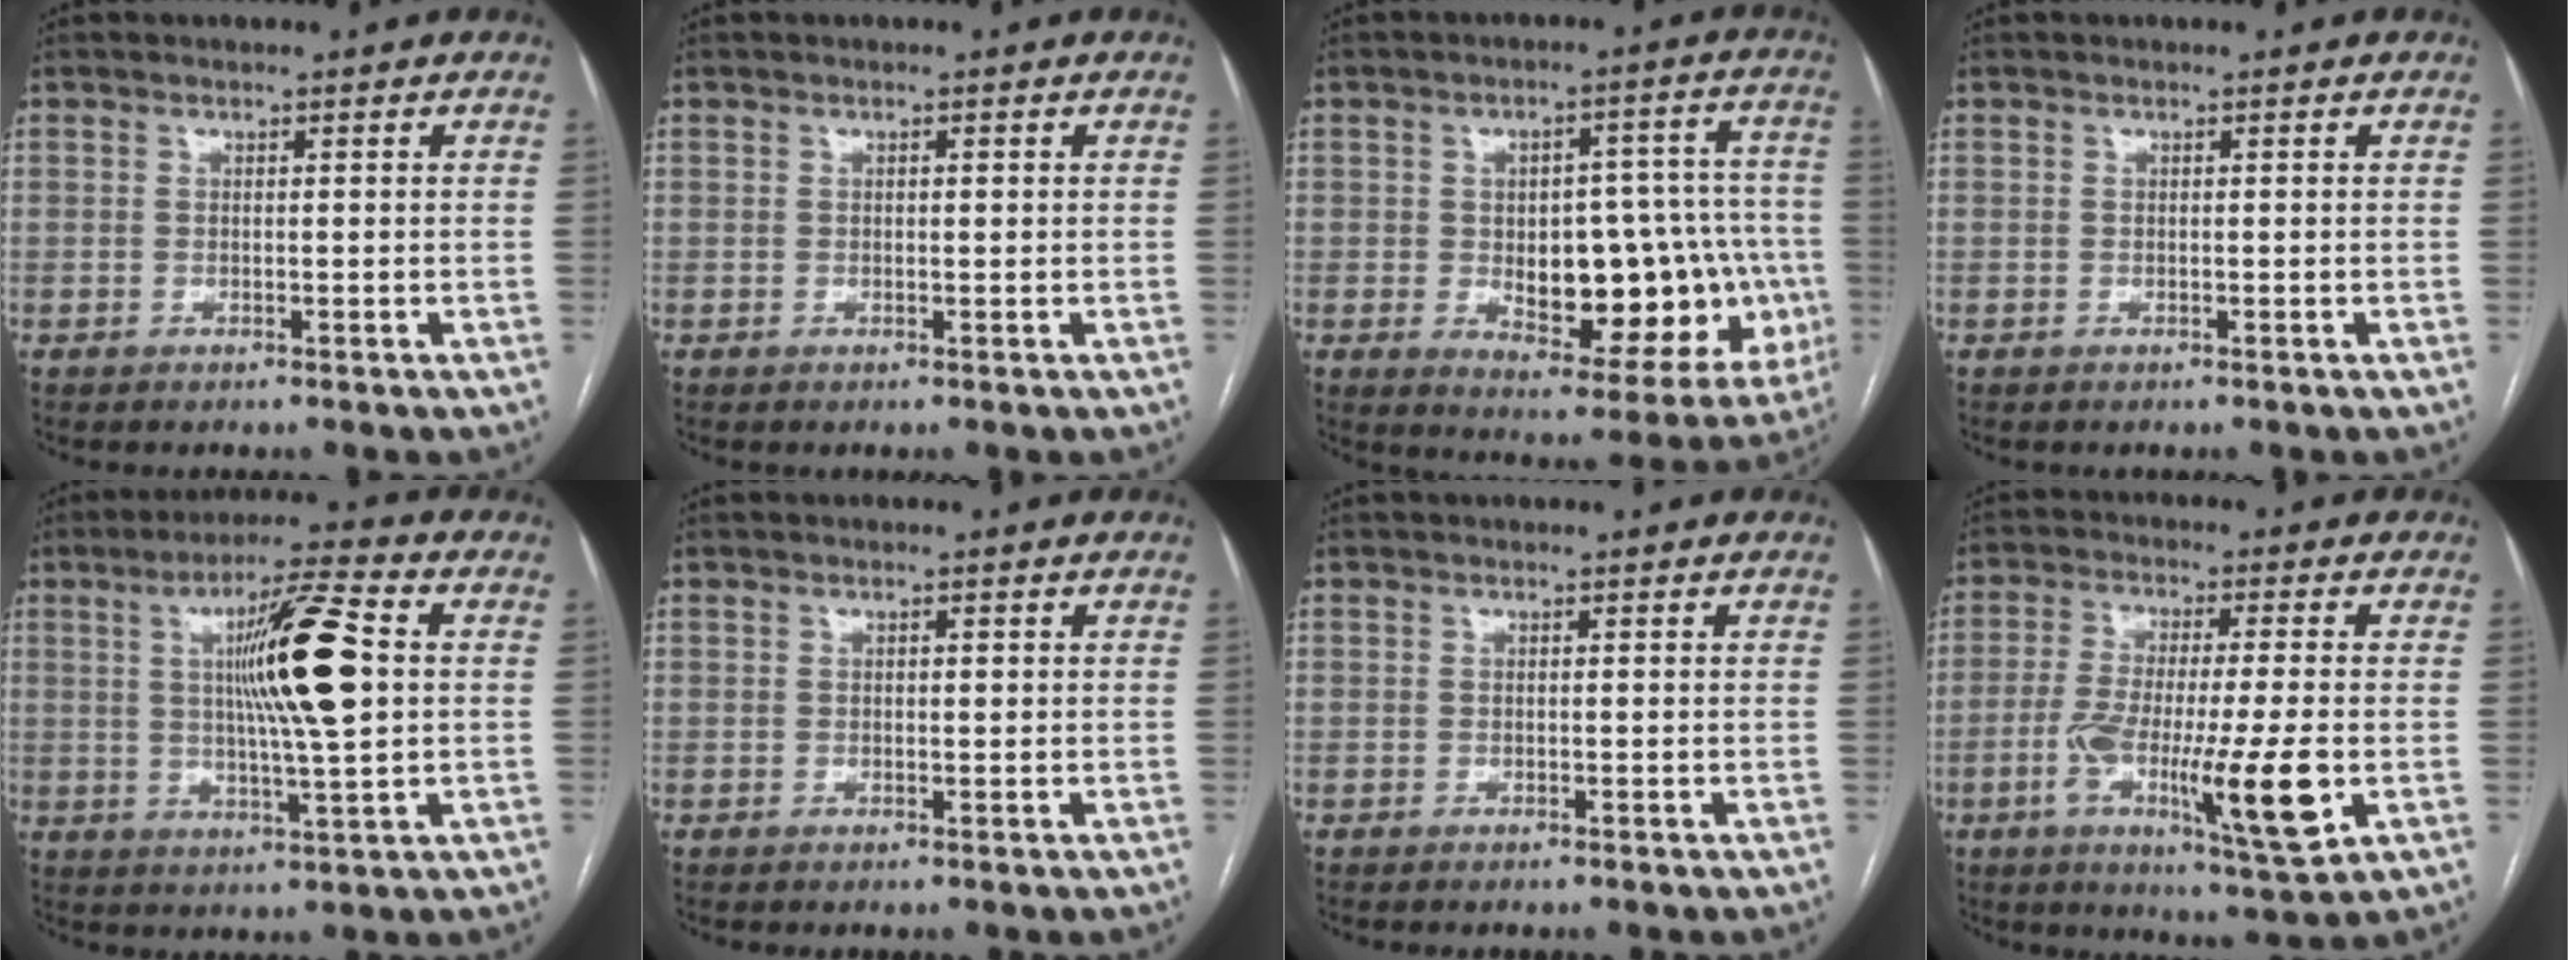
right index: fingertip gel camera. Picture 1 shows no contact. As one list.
[{"total": 0.5, "force": [0.1, 0.1, 0.5], "torque": [-0.009, 0.000, 0.001]}, {"total": 18.9, "force": [-3.4, 8.7, 16.5], "torque": [-0.173, 0.033, -0.016]}, {"total": 0.0}, {"total": 13.1, "force": [2.1, 0.4, 12.9], "torque": [-0.217, 0.005, 0.034]}, {"total": 0.8, "force": [0.2, 0.2, 0.7], "torque": [-0.011, 0.001, 0.003]}, {"total": 0.0}, {"total": 14.4, "force": [-3.8, 1.2, 13.9], "torque": [-0.244, -0.025, -0.063]}]